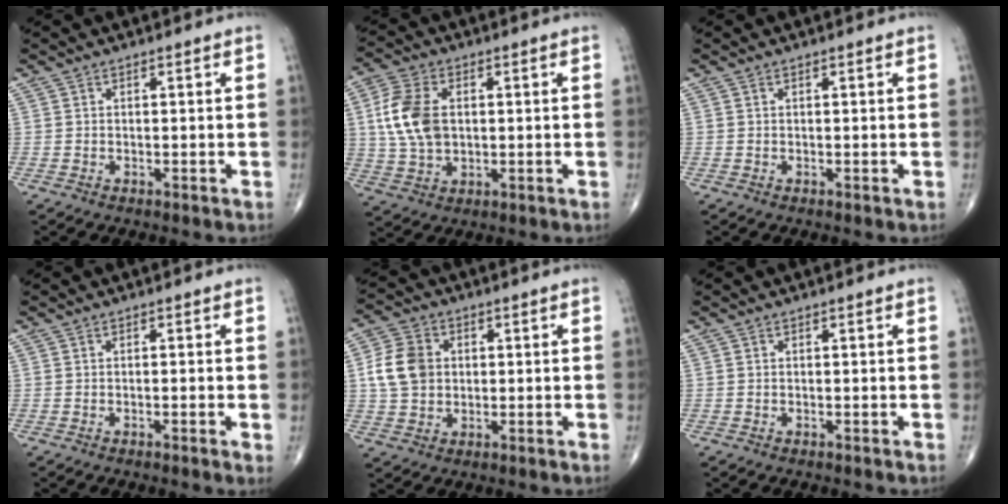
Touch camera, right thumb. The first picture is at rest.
{"total": 10.9, "force": [1.4, 7.0, 8.2], "torque": [-0.166, 0.005, 0.029]}
{"total": 0.0}
{"total": 1.4, "force": [-0.3, 0.1, 1.4], "torque": [-0.023, -0.004, -0.006]}
{"total": 9.0, "force": [1.1, 7.2, 5.4], "torque": [-0.088, 0.007, 0.018]}
{"total": 0.0}